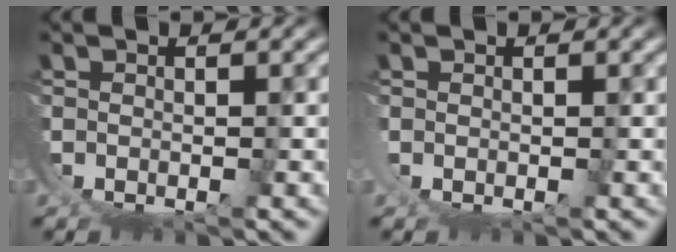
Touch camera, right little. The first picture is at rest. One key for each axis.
{"total": 0.7, "fx": 0.5, "fy": -0.2, "fz": 0.4, "tx": -0.016, "ty": -0.007, "tz": 0.014}